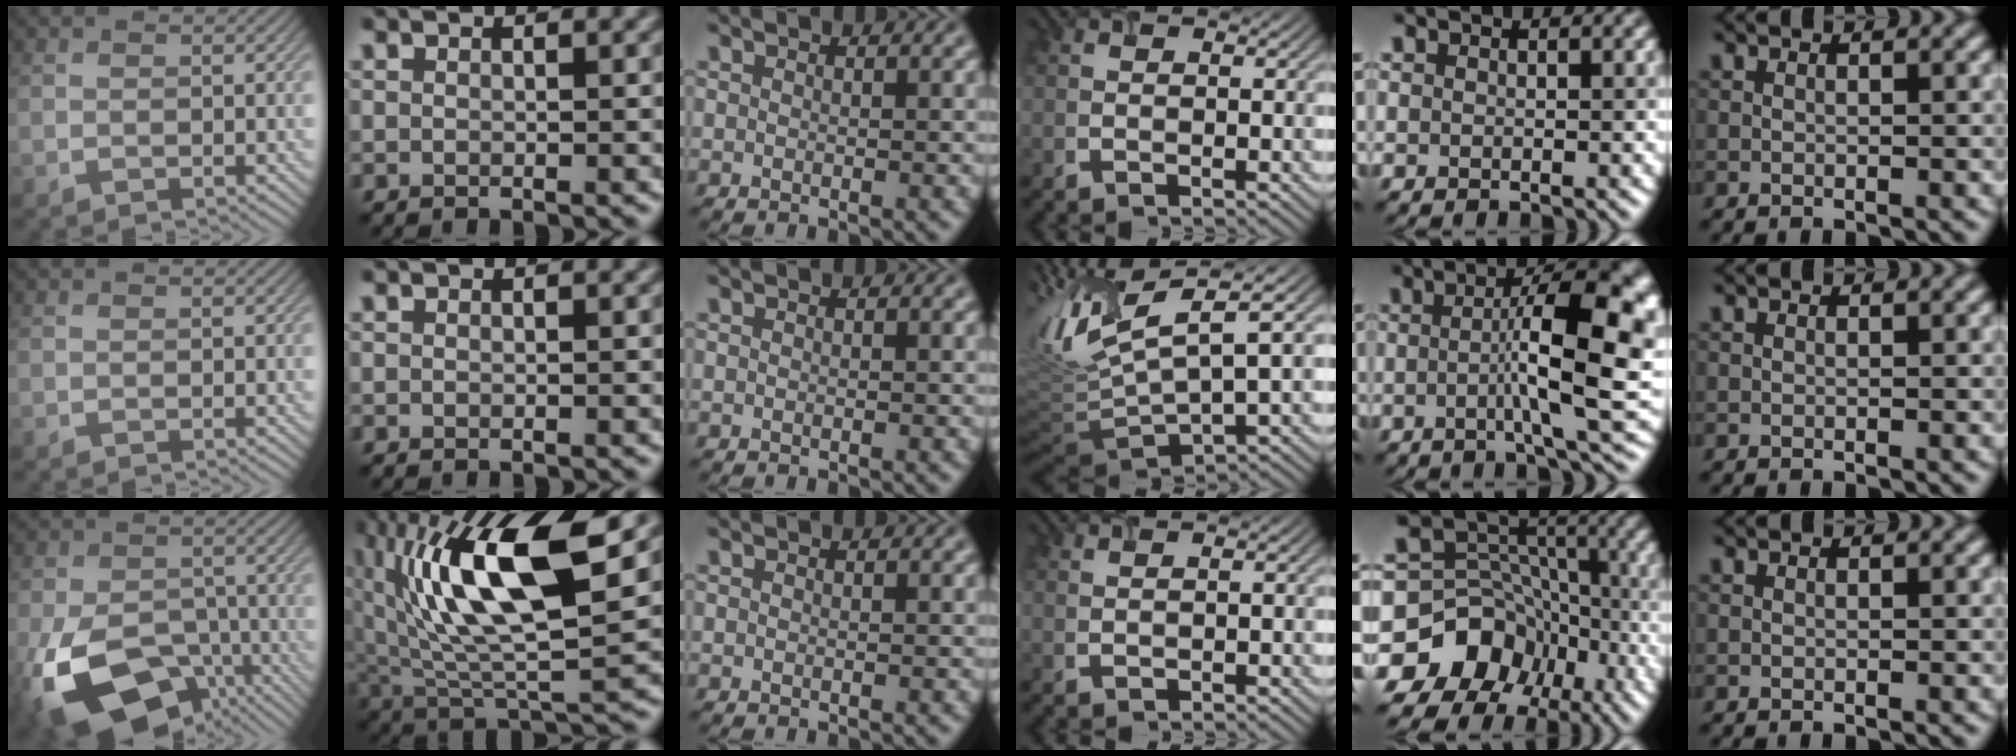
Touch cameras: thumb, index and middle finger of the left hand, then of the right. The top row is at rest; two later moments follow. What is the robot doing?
{"motion": "open", "object": "airpods case & airpods"}